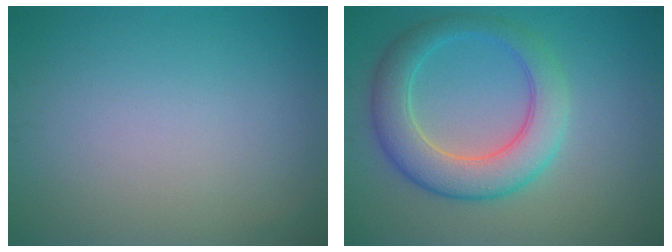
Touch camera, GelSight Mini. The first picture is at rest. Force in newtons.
{"total": 6.1, "press": 6.1, "slide": 0.6}